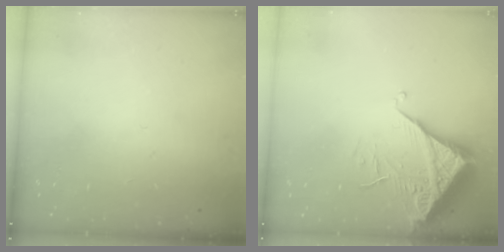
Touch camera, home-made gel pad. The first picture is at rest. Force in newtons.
{"total": 6.6, "press": 6.6, "slide": 0.4}